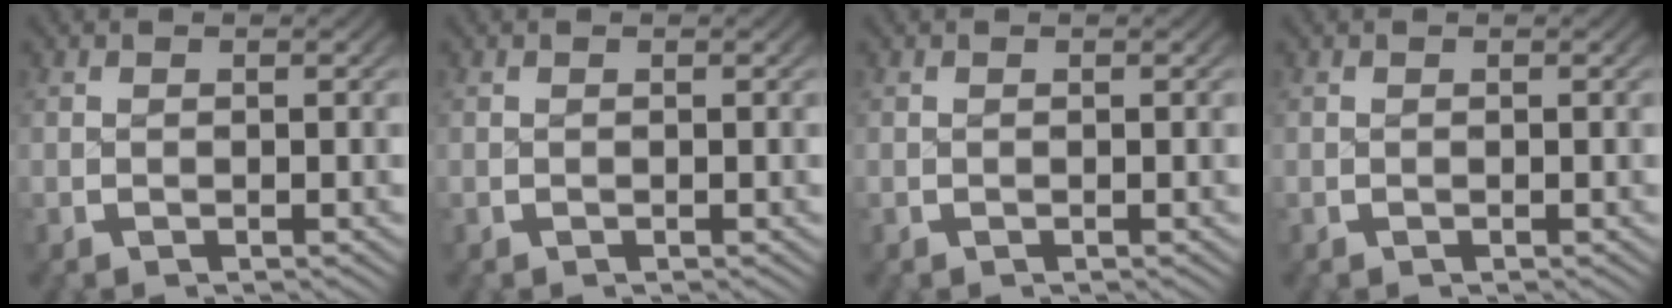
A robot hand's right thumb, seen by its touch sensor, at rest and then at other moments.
{"total": 0.0}
{"total": 0.0}
{"total": 0.0}